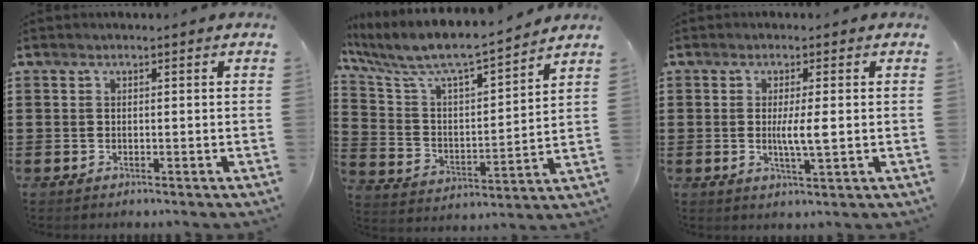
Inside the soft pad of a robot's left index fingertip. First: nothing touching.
{"total": 7.2, "force": [6.3, 1.1, 3.4], "torque": [-0.096, -0.050, 0.099]}
{"total": 3.8, "force": [0.1, 0.4, 3.8], "torque": [-0.068, -0.006, 0.001]}